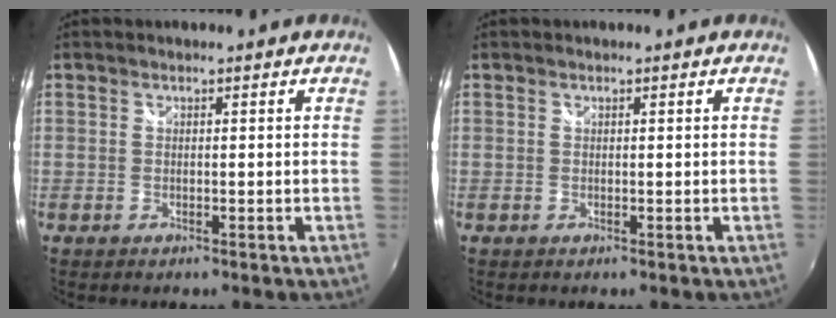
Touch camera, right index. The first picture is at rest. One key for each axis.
{"total": 0.0}